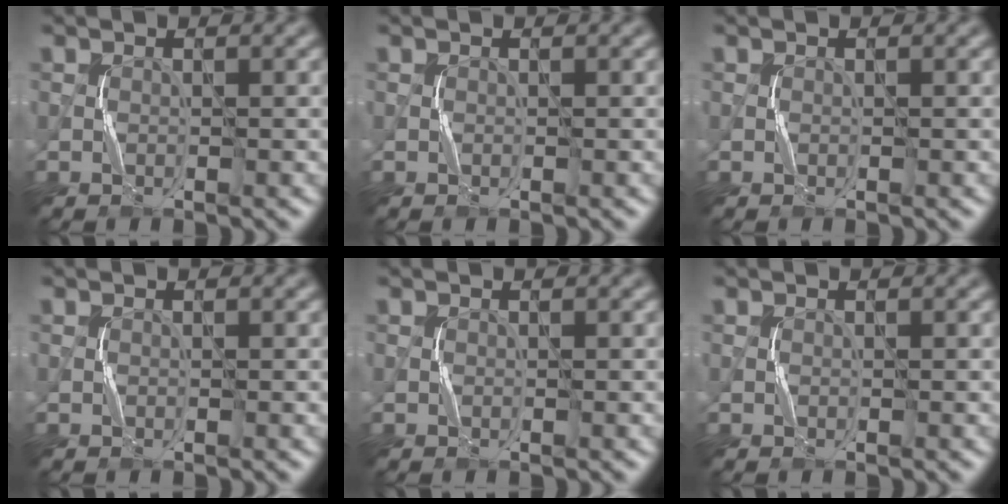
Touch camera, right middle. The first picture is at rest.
{"total": 0.0}
{"total": 0.0}
{"total": 0.0}
{"total": 0.0}
{"total": 0.0}